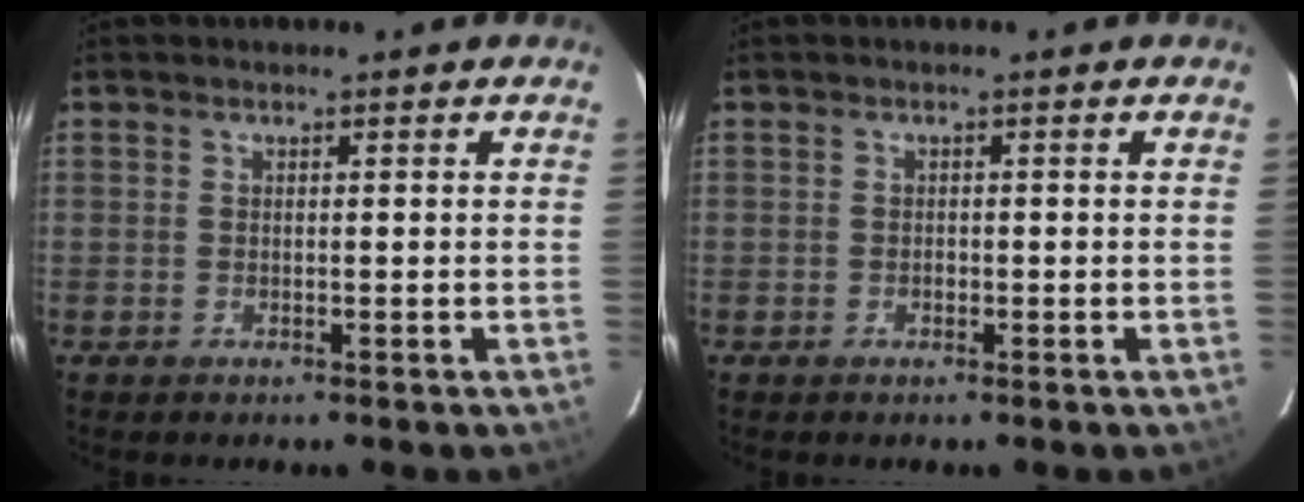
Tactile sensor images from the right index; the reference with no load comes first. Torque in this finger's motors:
{"motor_torque": [0.34, 0.32, -0.03, 0.00]}